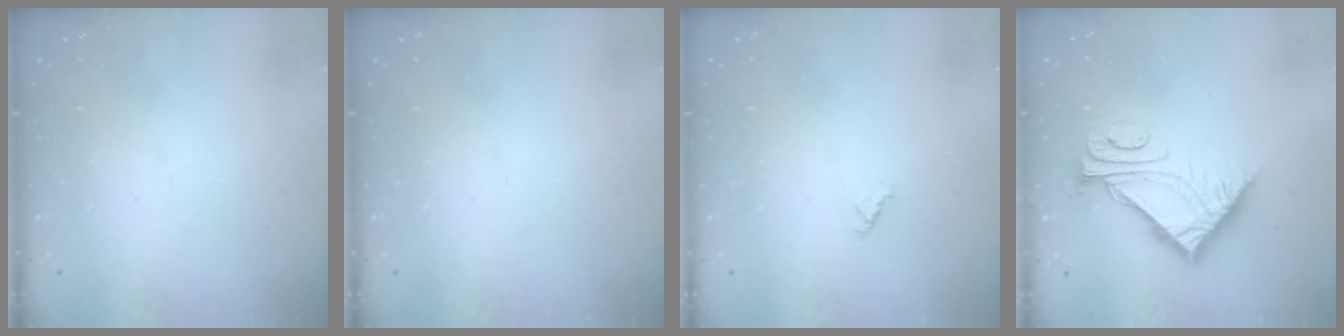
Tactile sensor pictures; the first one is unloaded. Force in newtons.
{"total": 0.0}
{"total": 0.6, "press": 0.6, "slide": 0.2}
{"total": 7.7, "press": 7.7, "slide": 0.4}